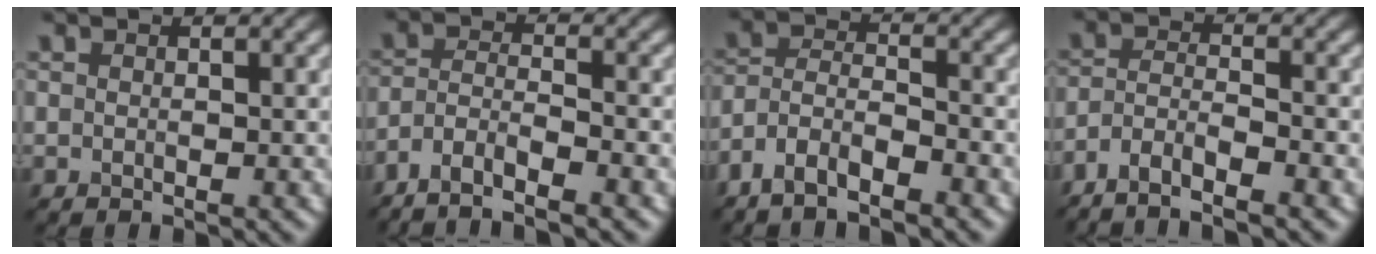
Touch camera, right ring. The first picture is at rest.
{"total": 4.5, "force": [-3.5, 0.8, 2.6], "torque": [-0.050, -0.002, -0.072]}
{"total": 4.4, "force": [-3.4, 1.3, 2.5], "torque": [-0.047, 0.000, -0.073]}
{"total": 4.2, "force": [-3.4, 0.8, 2.4], "torque": [-0.046, -0.002, -0.070]}